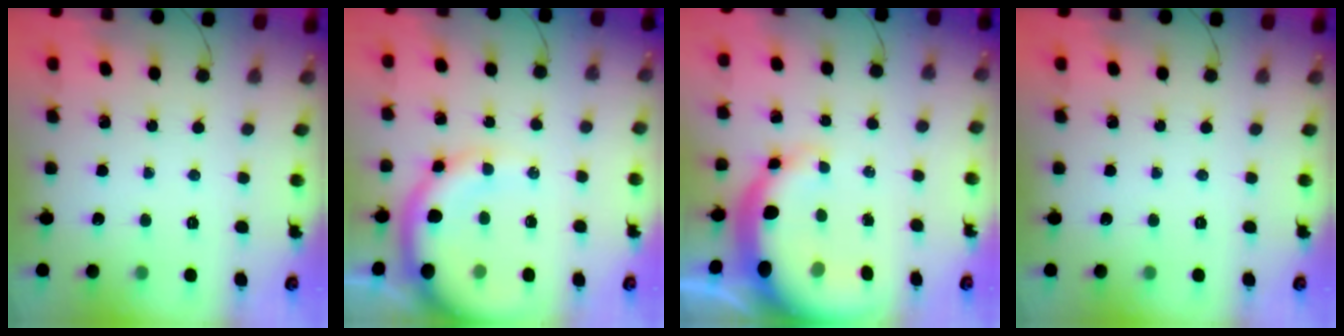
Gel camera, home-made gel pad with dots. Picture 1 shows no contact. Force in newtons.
{"total": 12.3, "press": 12.1, "slide": 2.2}
{"total": 11.3, "press": 10.9, "slide": 3.0}
{"total": 0.0}